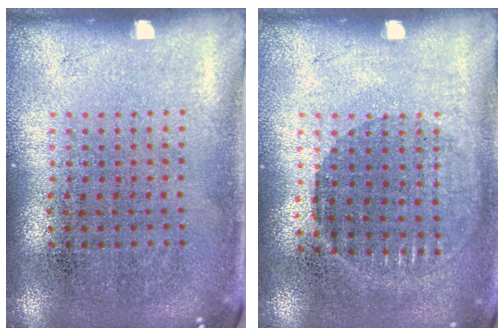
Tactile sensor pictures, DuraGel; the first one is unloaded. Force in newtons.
{"total": 0.9, "press": 0.8, "slide": 0.3}